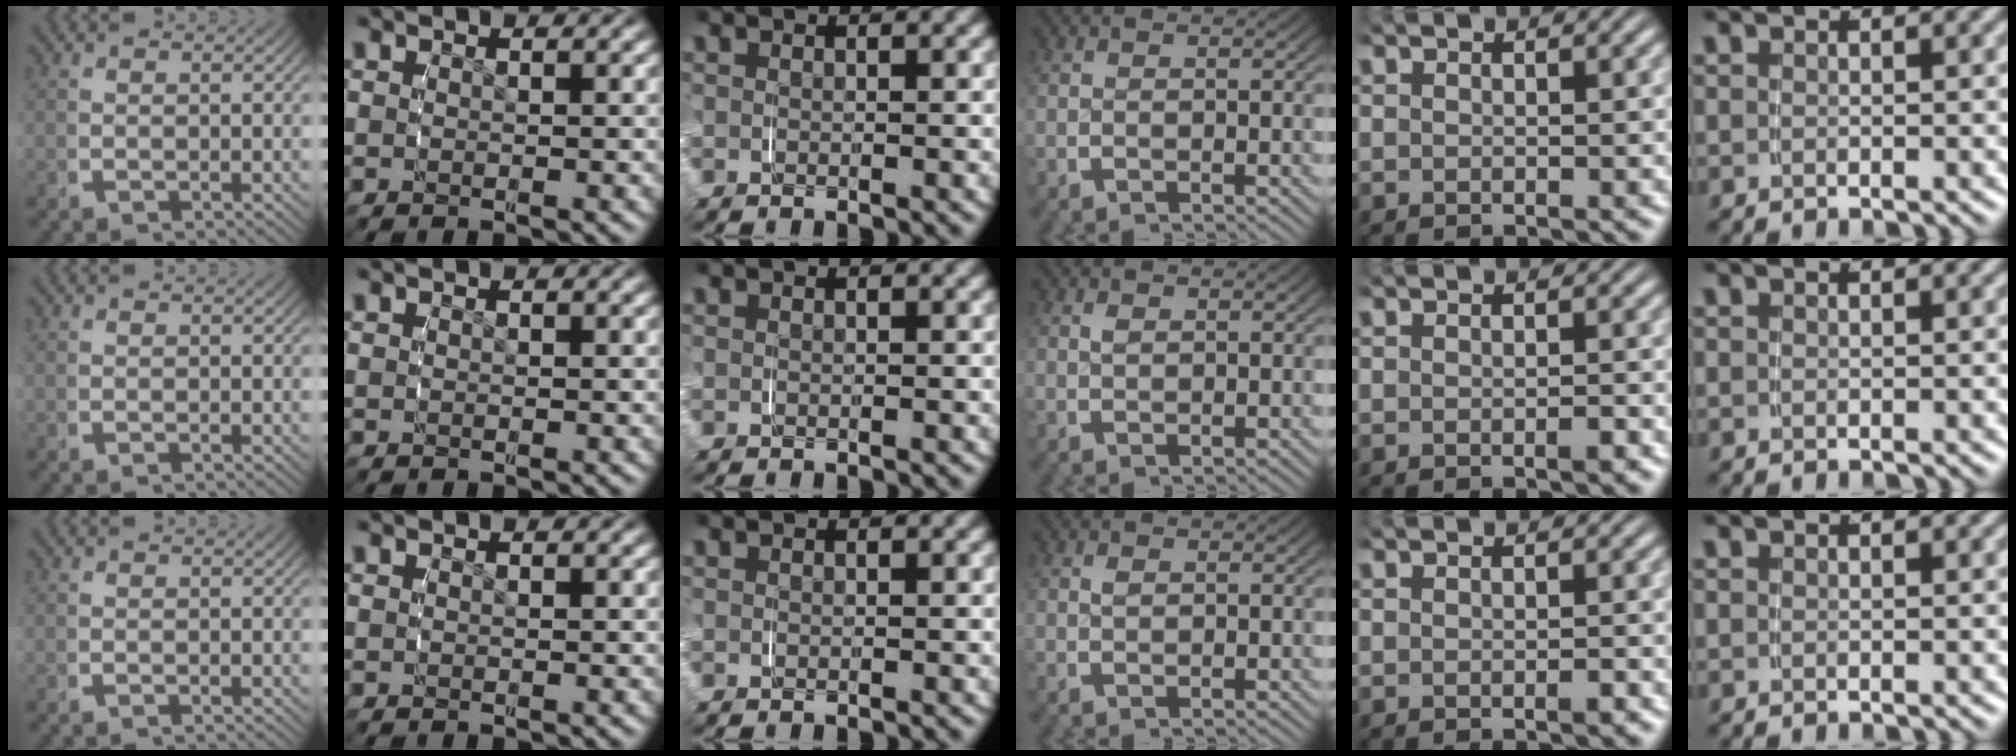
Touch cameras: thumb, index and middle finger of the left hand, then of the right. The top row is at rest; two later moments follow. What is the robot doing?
{"motion": "grasp_and_lifting", "object": "lipstick"}